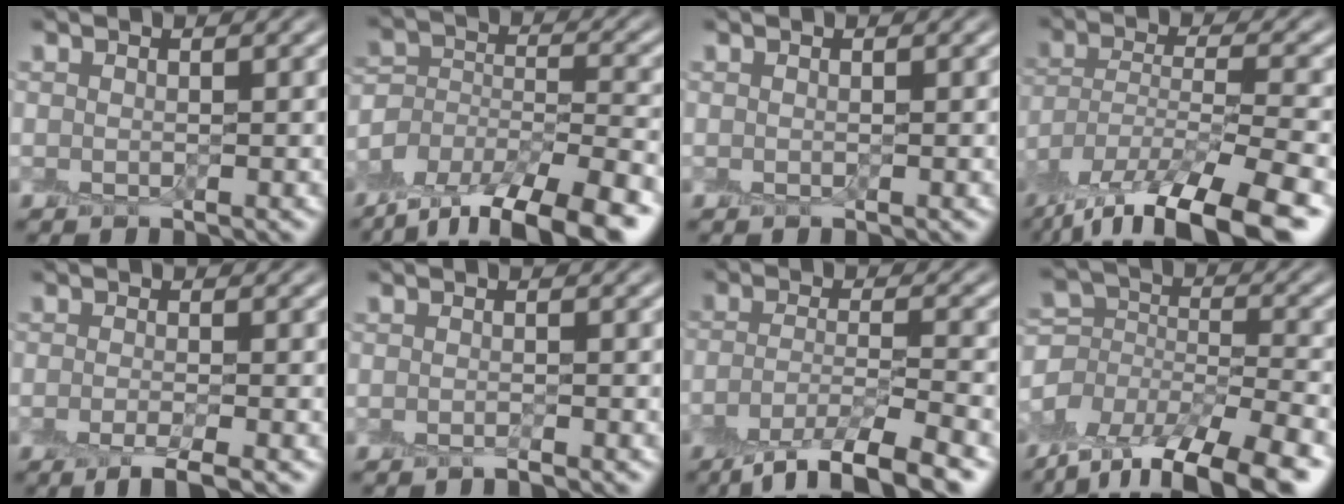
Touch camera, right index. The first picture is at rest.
{"total": 13.0, "force": [-10.3, 5.3, 5.8], "torque": [-0.084, 0.008, -0.156]}
{"total": 0.0}
{"total": 13.7, "force": [-10.3, 3.8, 8.0], "torque": [-0.160, -0.025, -0.162]}
{"total": 3.0, "force": [-1.9, 0.7, 2.3], "torque": [-0.035, -0.006, -0.041]}
{"total": 0.9, "force": [-0.8, 0.2, 0.4], "torque": [-0.003, -0.004, -0.017]}
{"total": 7.4, "force": [-4.9, 1.9, 5.3], "torque": [-0.081, -0.010, -0.090]}
{"total": 12.5, "force": [-9.2, 5.4, 6.5], "torque": [-0.110, 0.005, -0.158]}